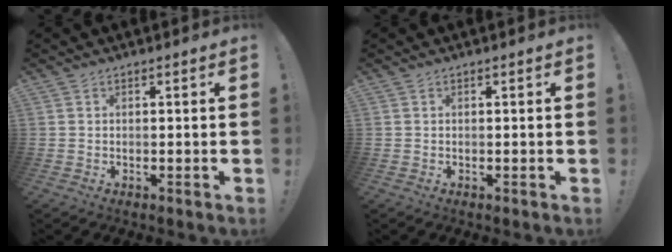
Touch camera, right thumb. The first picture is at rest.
{"total": 0.0}